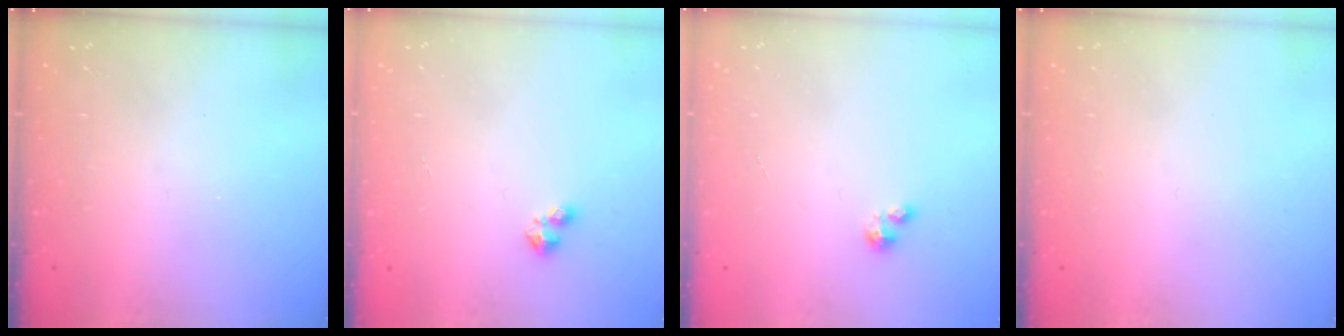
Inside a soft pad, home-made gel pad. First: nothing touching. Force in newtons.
{"total": 2.4, "press": 2.4, "slide": 0.4}
{"total": 0.9, "press": 0.9, "slide": 0.3}
{"total": 0.0}